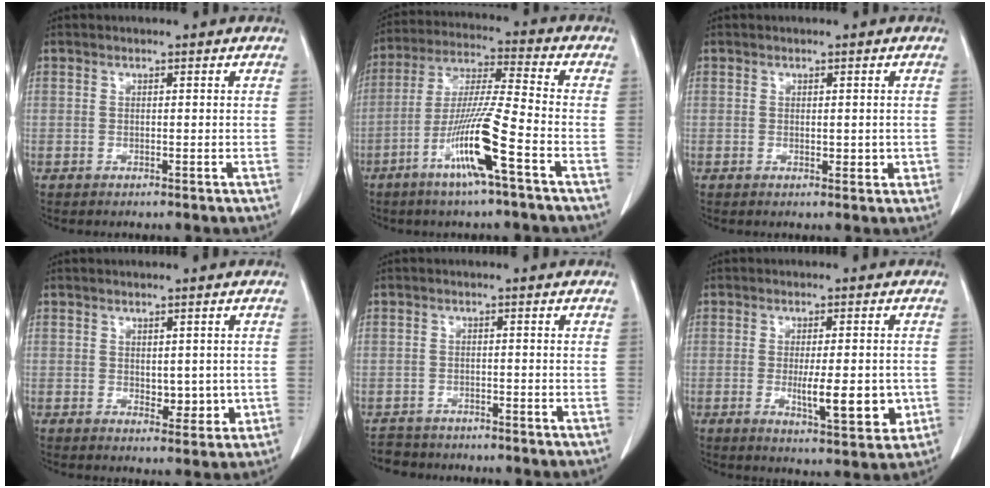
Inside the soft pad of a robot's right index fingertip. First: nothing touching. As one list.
[{"total": 12.4, "force": [-5.7, -0.6, 11.0], "torque": [-0.218, -0.010, -0.112]}, {"total": 1.7, "force": [0.0, 1.0, 1.4], "torque": [-0.018, -0.003, 0.004]}, {"total": 3.8, "force": [-0.1, 2.2, 3.1], "torque": [-0.033, -0.007, 0.008]}, {"total": 3.7, "force": [-3.3, 1.7, -0.6], "torque": [0.008, -0.001, -0.059]}, {"total": 8.9, "force": [-1.6, 2.3, 8.4], "torque": [-0.121, -0.013, -0.016]}]